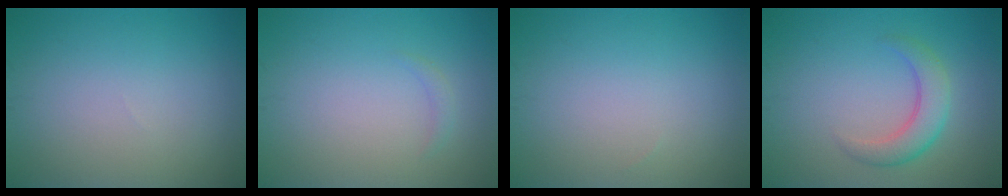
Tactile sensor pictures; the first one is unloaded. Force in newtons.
{"total": 0.7, "press": 0.7, "slide": 0.1}
{"total": 0.0}
{"total": 3.4, "press": 3.4, "slide": 0.2}